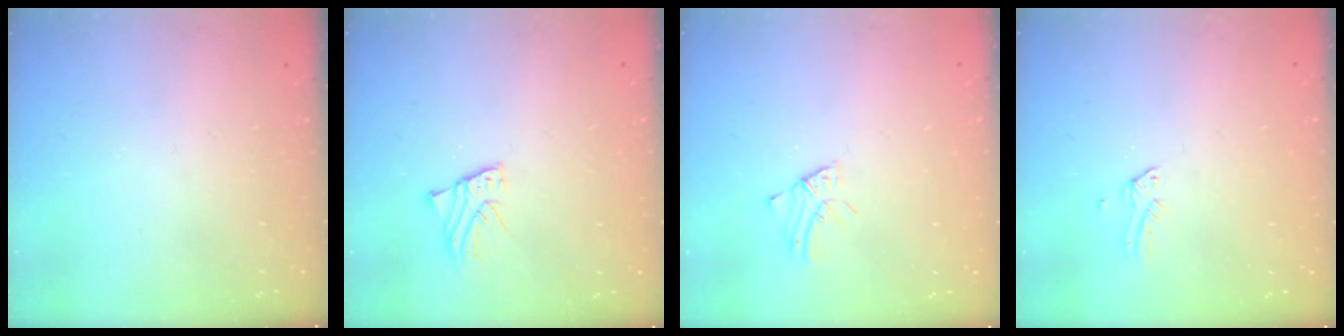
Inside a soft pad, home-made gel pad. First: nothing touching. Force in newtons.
{"total": 1.5, "press": 1.5, "slide": 0.2}
{"total": 1.6, "press": 1.6, "slide": 0.1}
{"total": 0.0}